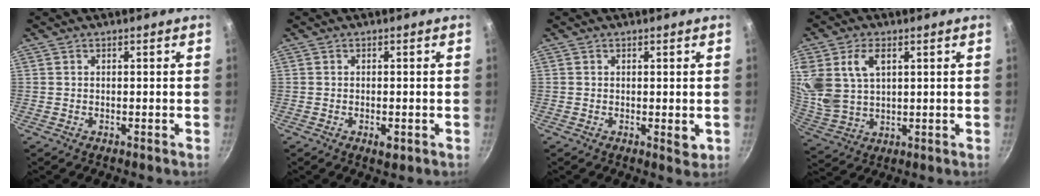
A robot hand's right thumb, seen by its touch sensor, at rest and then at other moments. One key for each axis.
{"total": 2.4, "fx": -0.9, "fy": 1.0, "fz": 1.9, "tx": -0.034, "ty": -0.001, "tz": -0.012}
{"total": 2.2, "fx": -0.2, "fy": 0.8, "fz": 2.0, "tx": -0.031, "ty": -0.007, "tz": -0.001}
{"total": 12.6, "fx": 4.3, "fy": 8.3, "fz": 8.4, "tx": -0.166, "ty": -0.016, "tz": 0.094}